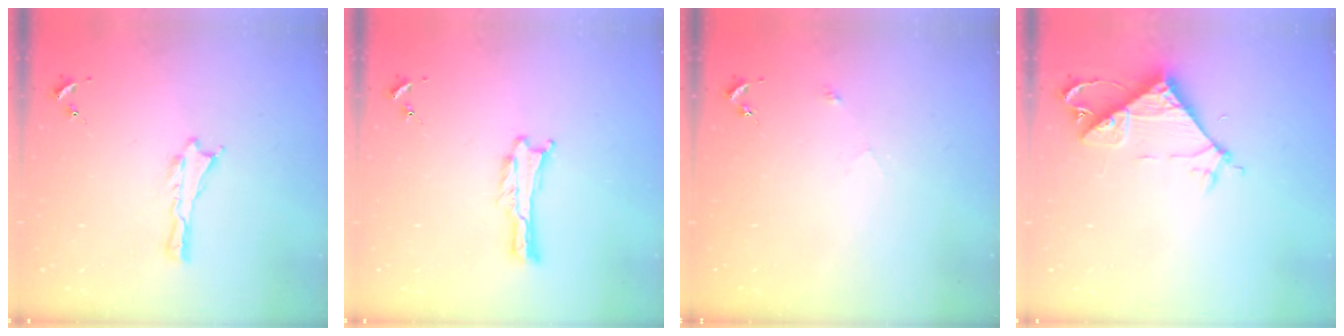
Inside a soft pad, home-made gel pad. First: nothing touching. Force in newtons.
{"total": 0.0}
{"total": 2.5, "press": 2.5, "slide": 0.2}
{"total": 8.7, "press": 8.7, "slide": 0.4}